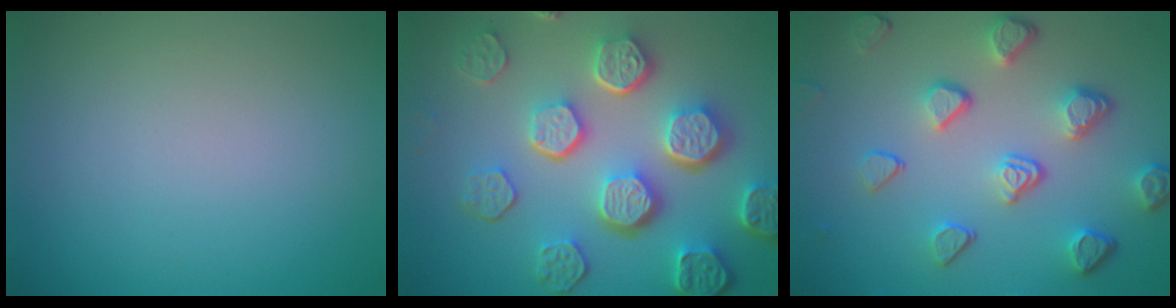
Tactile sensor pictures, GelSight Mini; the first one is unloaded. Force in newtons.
{"total": 8.4, "press": 6.2, "slide": 5.7}
{"total": 5.0, "press": 3.8, "slide": 3.3}